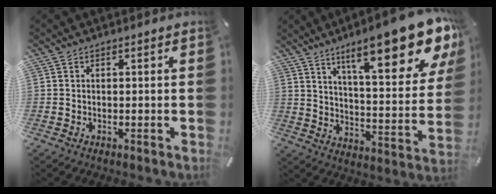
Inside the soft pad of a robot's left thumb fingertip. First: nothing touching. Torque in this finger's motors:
{"motor_torque": [1.02, 0.99, 2.56, -0.22, 0.32]}